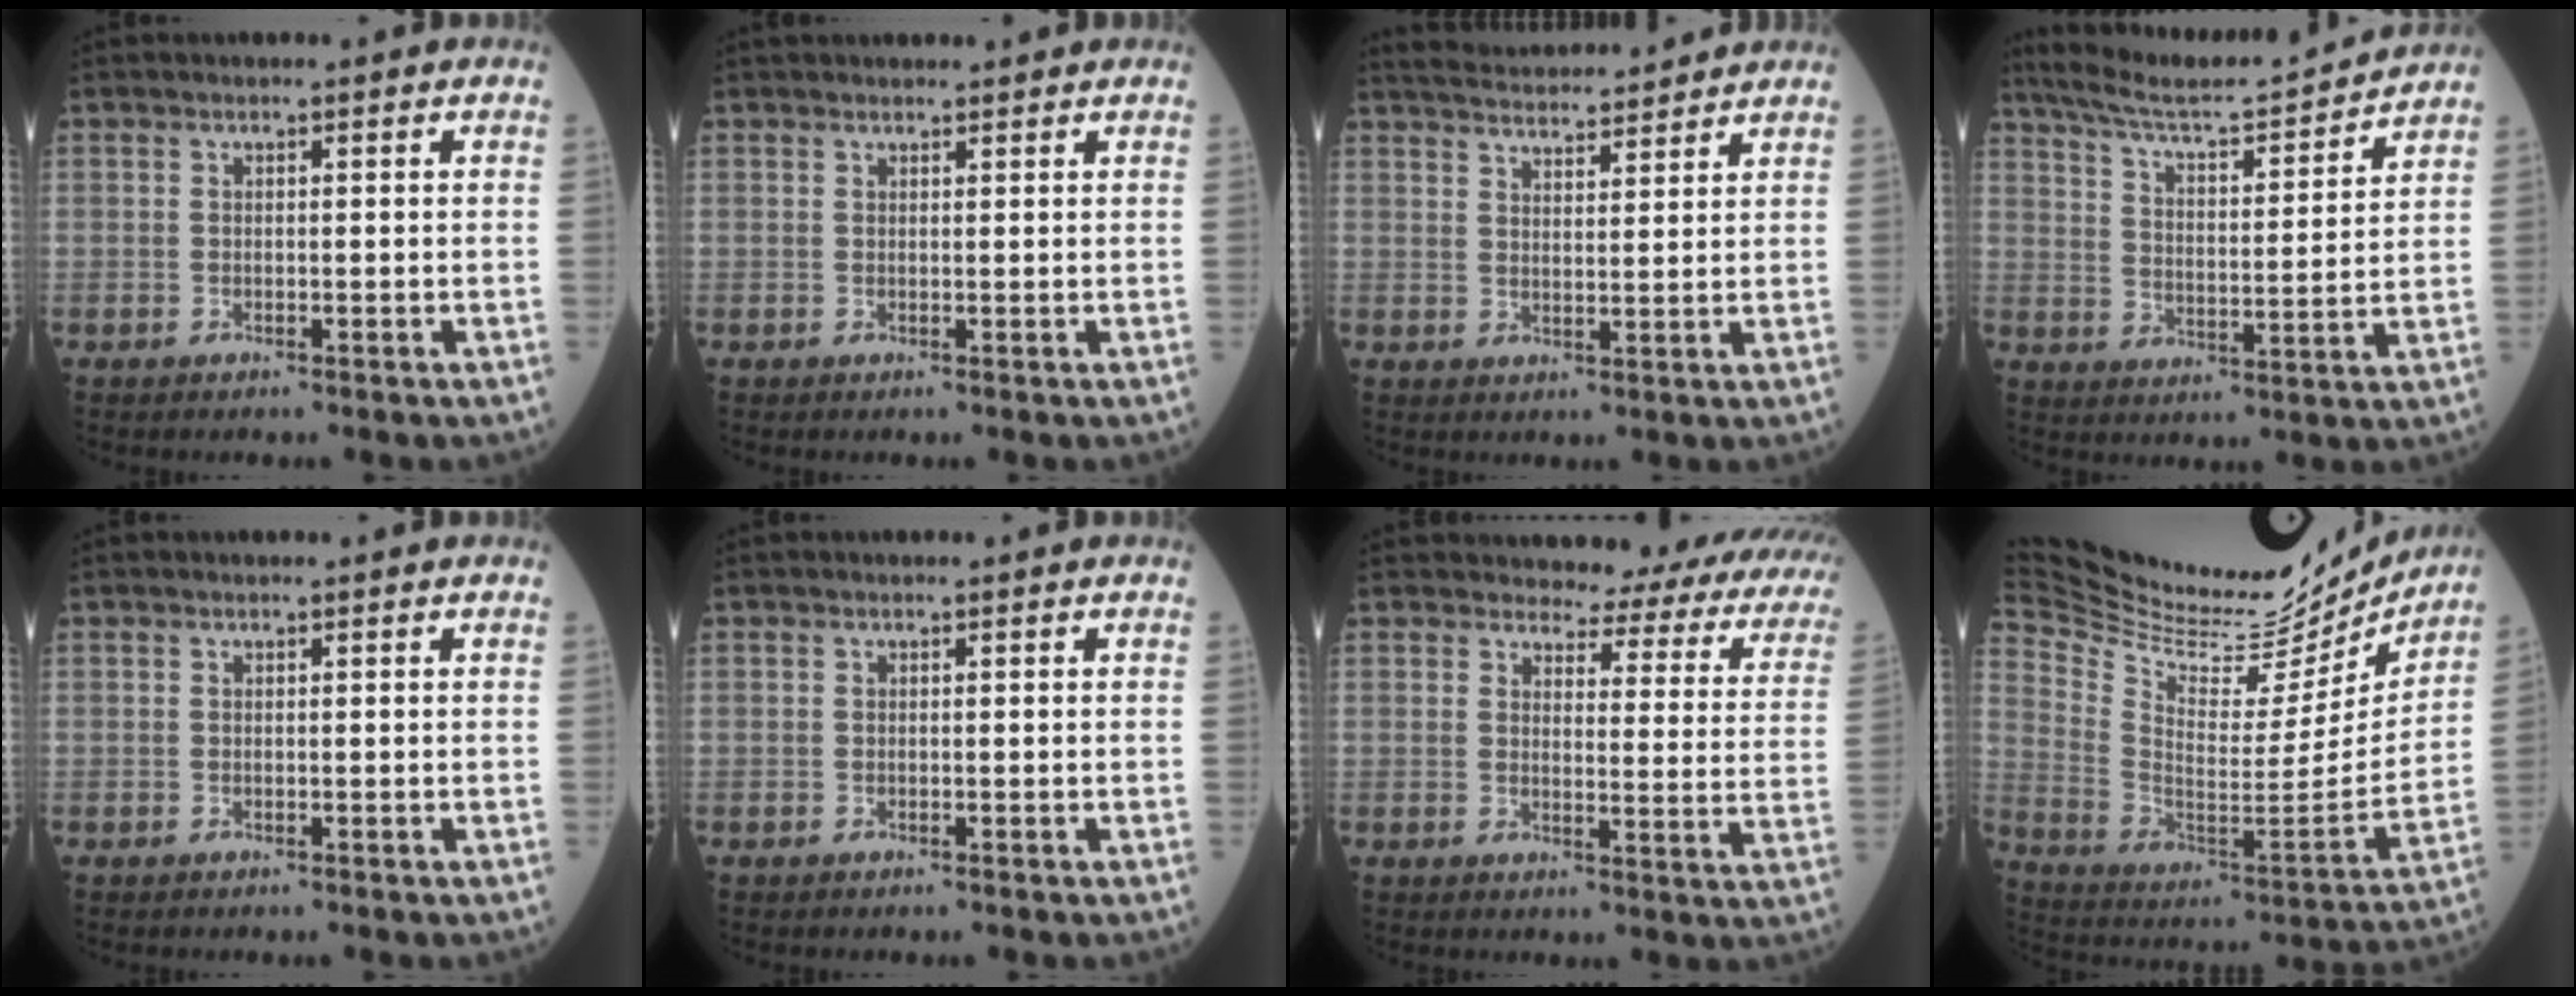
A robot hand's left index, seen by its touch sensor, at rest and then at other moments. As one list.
[{"total": 4.1, "force": [3.9, 0.7, 1.1], "torque": [-0.010, 0.031, 0.051]}, {"total": 12.1, "force": [11.6, 1.4, 3.4], "torque": [-0.060, 0.021, 0.173]}, {"total": 15.6, "force": [14.8, 0.2, 5.2], "torque": [-0.097, 0.001, 0.230]}, {"total": 0.0}, {"total": 0.0}, {"total": 16.1, "force": [14.7, 3.3, 5.8], "torque": [-0.046, -0.069, 0.137]}, {"total": 30.4, "force": [27.1, 7.8, 11.4], "torque": [-0.216, -0.041, 0.396]}]